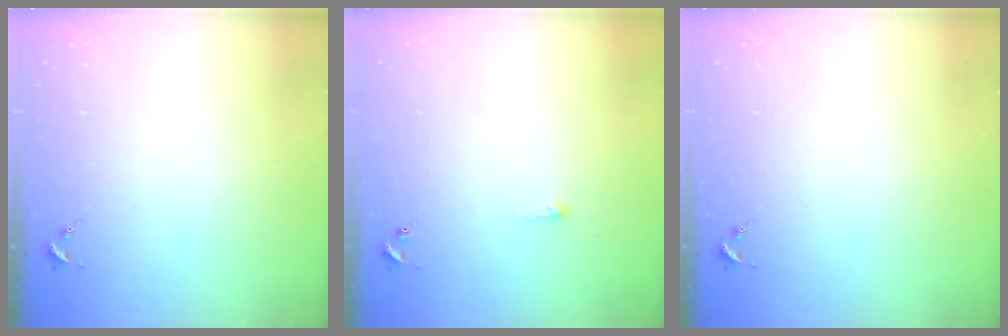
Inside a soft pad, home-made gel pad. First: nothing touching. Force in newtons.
{"total": 1.5, "press": 1.5, "slide": 0.4}
{"total": 0.0}